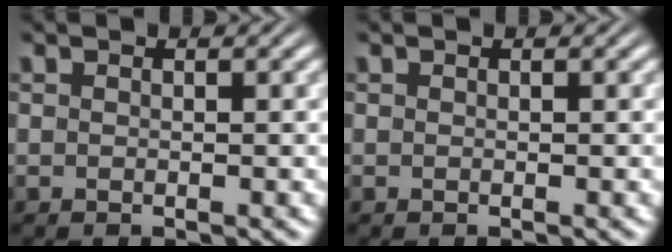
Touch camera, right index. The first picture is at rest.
{"total": 0.0}